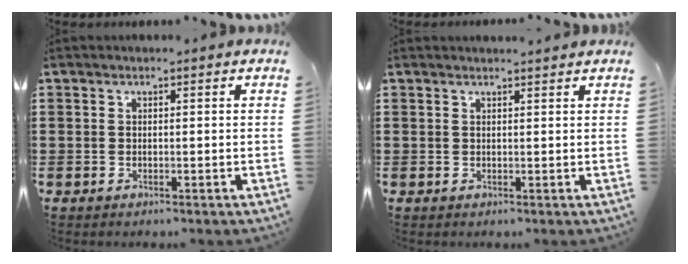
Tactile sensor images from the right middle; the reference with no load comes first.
{"total": 1.0, "force": [1.0, -0.1, 0.1], "torque": [-0.004, -0.003, 0.020]}